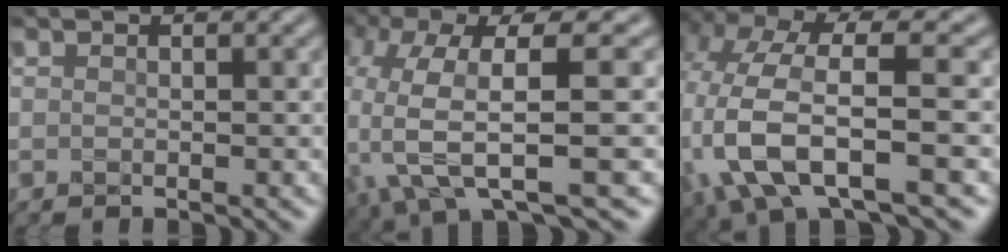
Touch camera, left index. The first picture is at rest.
{"total": 9.4, "force": [0.6, 3.8, 8.5], "torque": [-0.189, -0.018, 0.026]}
{"total": 8.5, "force": [-2.0, 3.4, 7.5], "torque": [-0.163, 0.006, -0.043]}